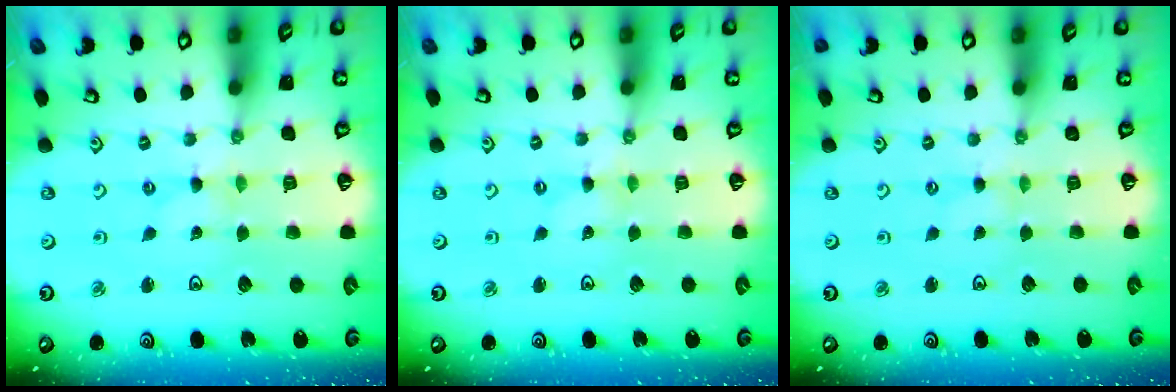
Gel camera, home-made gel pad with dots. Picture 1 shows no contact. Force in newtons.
{"total": 0.0}
{"total": 0.6, "press": 0.6, "slide": 0.2}